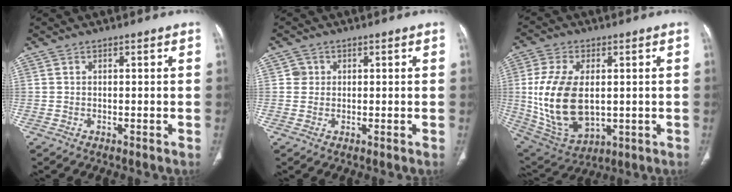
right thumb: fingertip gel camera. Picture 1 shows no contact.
{"total": 1.8, "force": [0.4, 1.8, 0.2], "torque": [0.007, 0.003, 0.003]}
{"total": 17.8, "force": [0.4, 10.6, 14.3], "torque": [-0.281, -0.011, 0.028]}